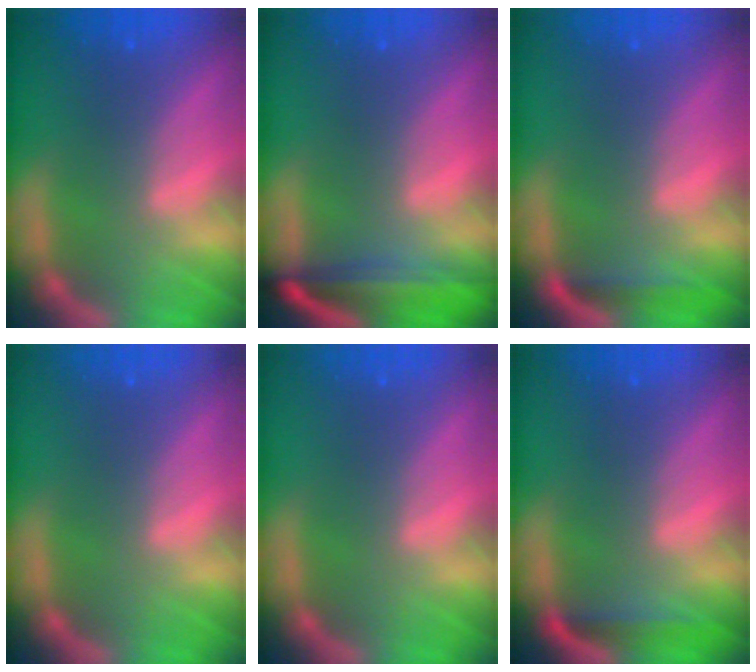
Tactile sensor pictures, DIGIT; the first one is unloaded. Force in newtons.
{"total": 7.1}
{"total": 1.9}
{"total": 0.0}
{"total": 0.0}
{"total": 2.5}